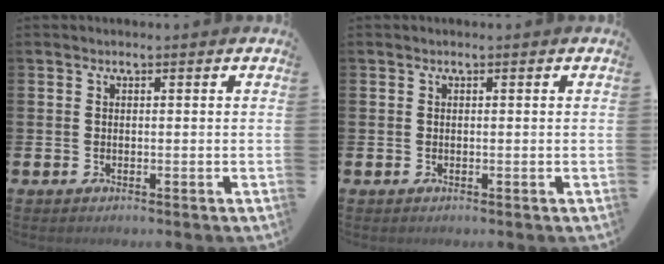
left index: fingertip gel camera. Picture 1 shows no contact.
{"total": 0.0}